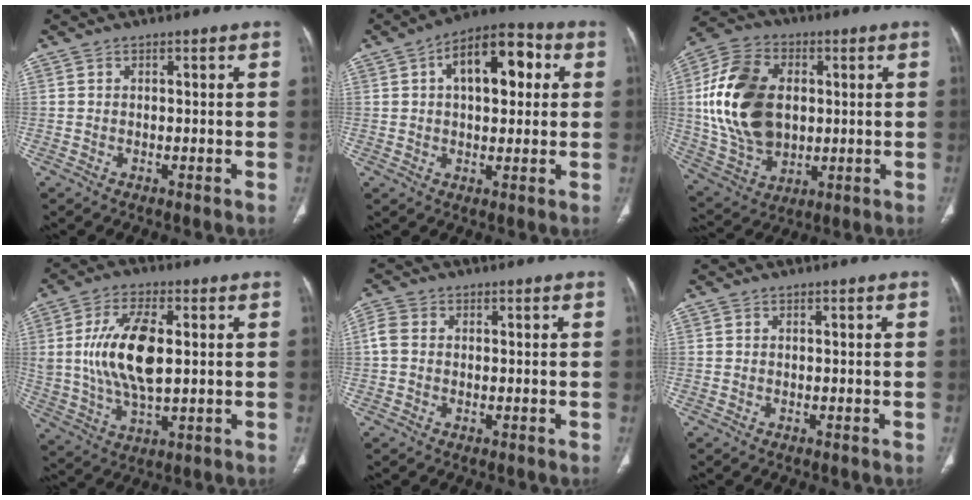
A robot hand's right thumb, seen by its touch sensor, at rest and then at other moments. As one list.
[{"total": 13.5, "force": [3.5, 7.2, 10.8], "torque": [-0.133, 0.022, 0.047]}, {"total": 20.3, "force": [2.1, 14.0, 14.6], "torque": [-0.266, 0.001, 0.049]}, {"total": 14.4, "force": [1.8, 6.9, 12.5], "torque": [-0.243, -0.006, 0.037]}, {"total": 3.1, "force": [0.2, 2.4, 1.8], "torque": [-0.045, 0.005, -0.004]}, {"total": 0.0}]